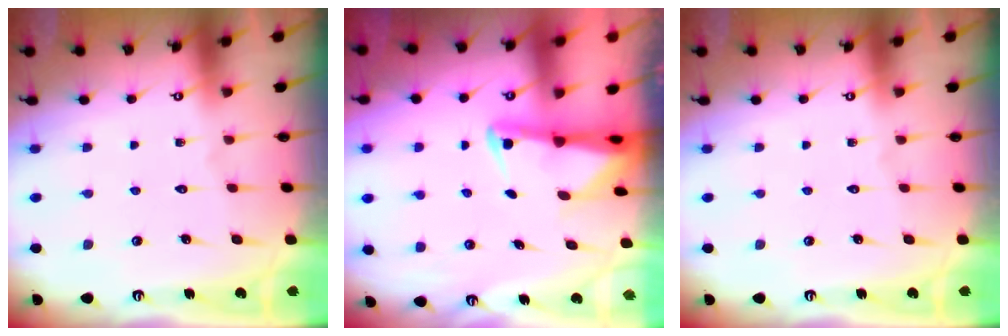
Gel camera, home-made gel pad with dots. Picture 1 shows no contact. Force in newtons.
{"total": 2.5, "press": 2.5, "slide": 0.5}
{"total": 0.0}